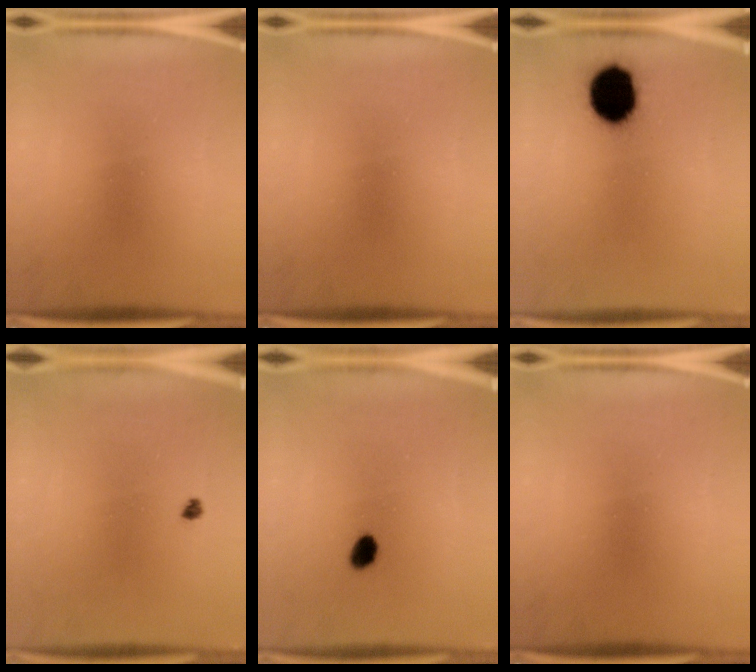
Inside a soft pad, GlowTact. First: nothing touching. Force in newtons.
{"total": 0.0}
{"total": 14.8}
{"total": 1.0}
{"total": 2.7}
{"total": 0.0}